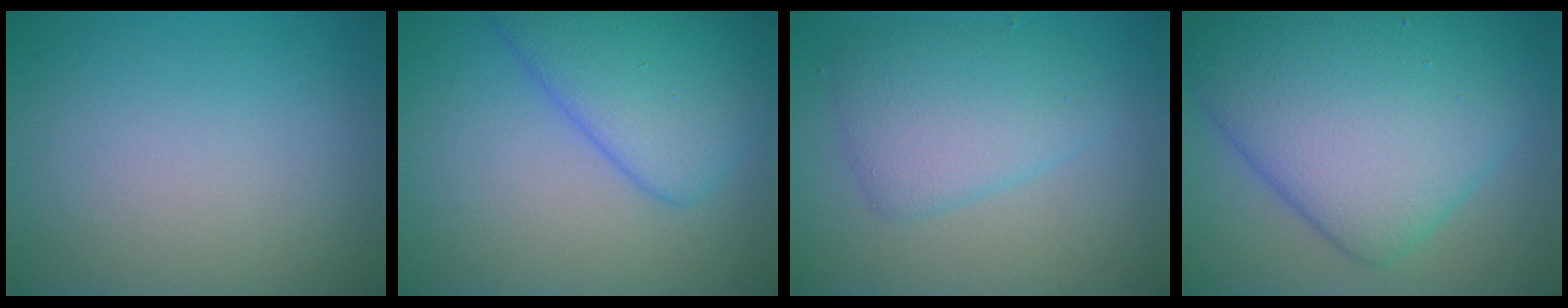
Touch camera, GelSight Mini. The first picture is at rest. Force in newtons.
{"total": 6.1, "press": 6.1, "slide": 0.1}
{"total": 4.2, "press": 4.2, "slide": 0.0}
{"total": 11.2, "press": 11.2, "slide": 0.4}